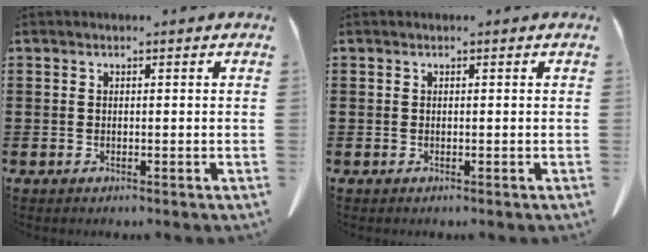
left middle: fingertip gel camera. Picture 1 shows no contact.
{"total": 0.0}